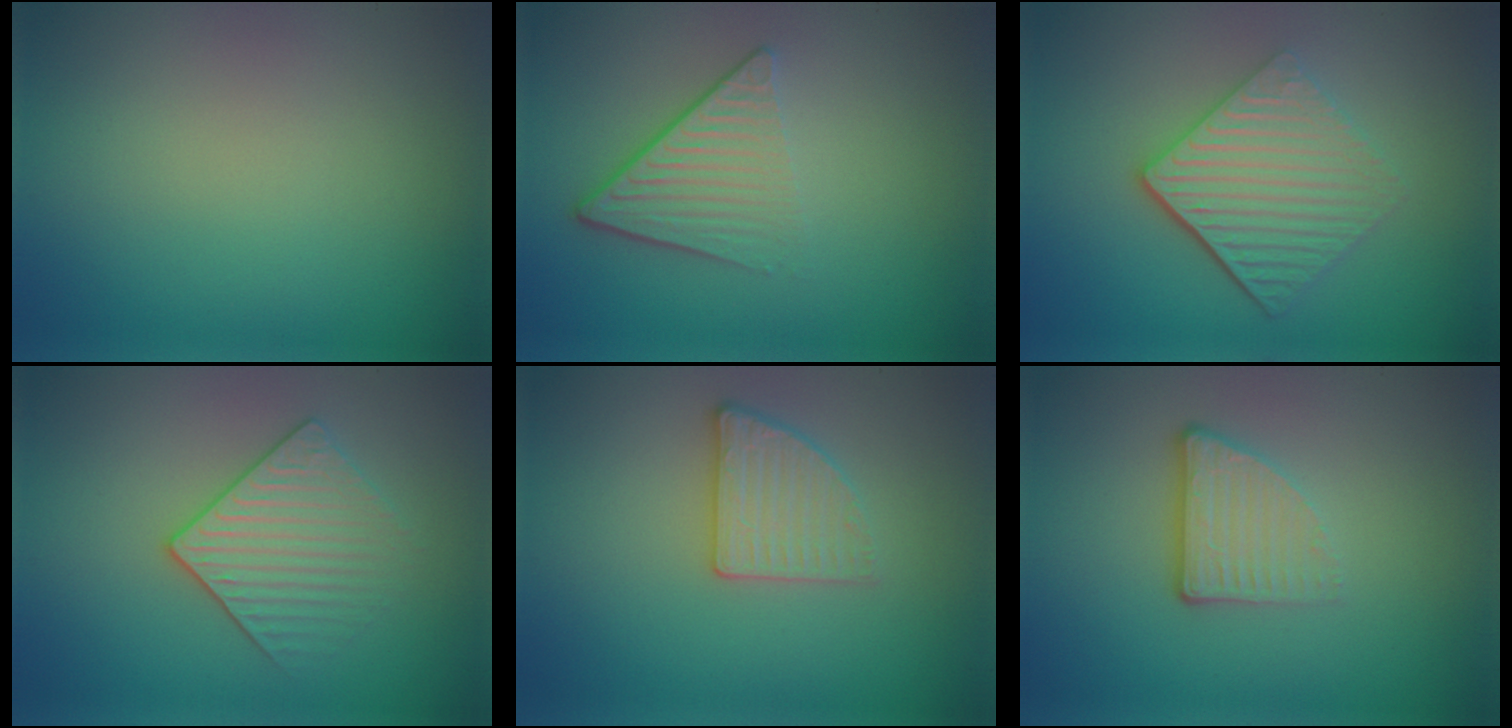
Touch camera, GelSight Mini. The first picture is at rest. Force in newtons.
{"total": 4.7, "press": 3.0, "slide": 3.7}
{"total": 5.5, "press": 3.9, "slide": 3.8}
{"total": 3.2, "press": 3.0, "slide": 1.2}
{"total": 2.7, "press": 2.6, "slide": 0.8}
{"total": 3.7, "press": 2.5, "slide": 2.7}